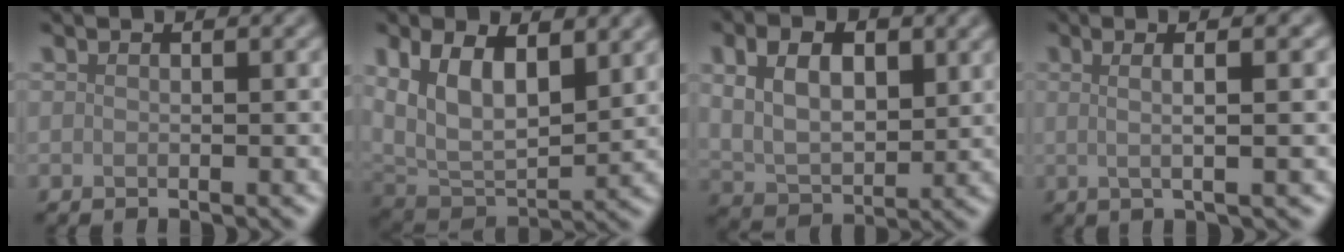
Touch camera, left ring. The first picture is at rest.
{"total": 8.9, "force": [3.2, 4.6, 6.8], "torque": [-0.140, -0.003, 0.053]}
{"total": 6.9, "force": [1.9, 4.3, 5.1], "torque": [-0.099, 0.000, 0.034]}
{"total": 5.4, "force": [1.4, 1.5, 5.0], "torque": [-0.065, 0.014, -0.008]}